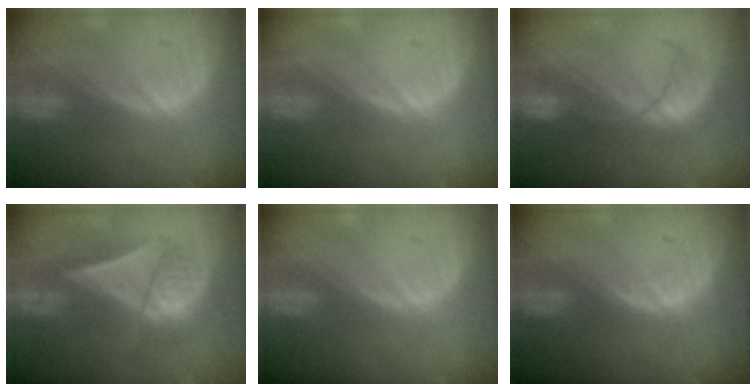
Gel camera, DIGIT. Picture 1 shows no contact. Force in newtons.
{"total": 0.0}
{"total": 5.9, "press": 5.9, "slide": 0.8}
{"total": 6.4, "press": 6.1, "slide": 2.1}
{"total": 0.0}
{"total": 0.7, "press": 0.6, "slide": 0.2}